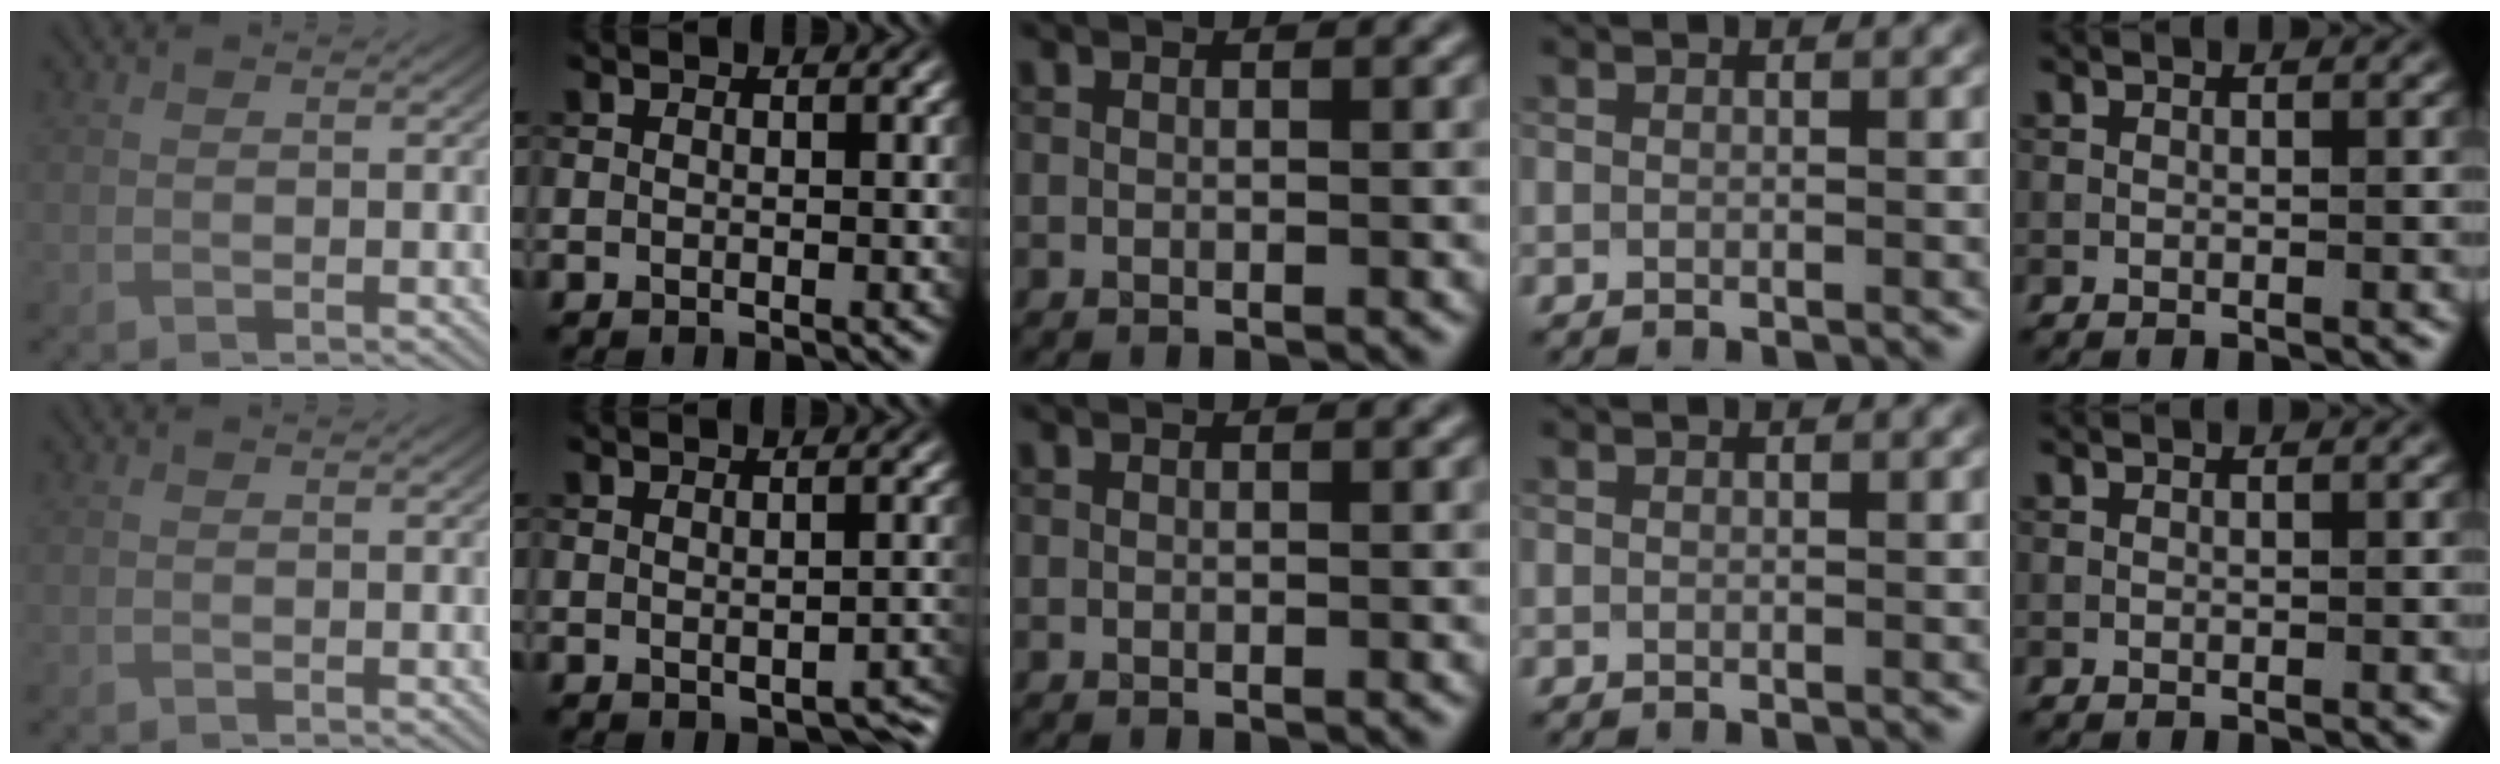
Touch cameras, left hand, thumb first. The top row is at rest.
{"index": {"total": 2.6, "force": [-1.1, 1.3, 2.0], "torque": [-0.026, -0.014, -0.002]}}